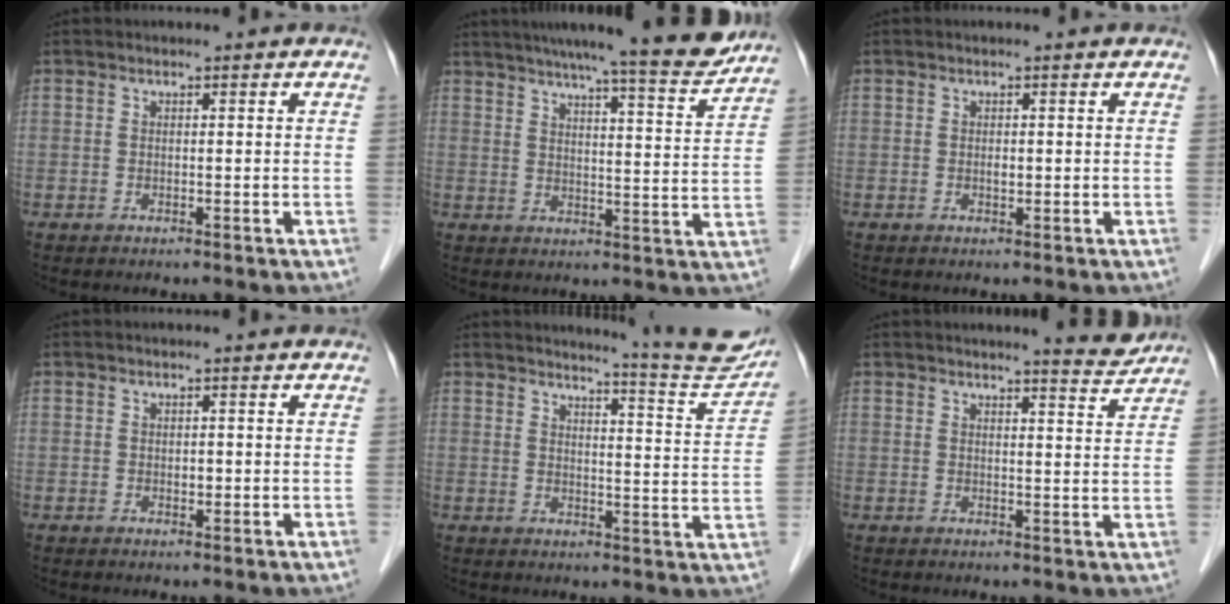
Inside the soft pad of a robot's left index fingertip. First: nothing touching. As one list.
[{"total": 15.7, "force": [14.1, 0.5, 7.1], "torque": [-0.099, -0.018, 0.180]}, {"total": 0.6, "force": [0.1, 0.3, 0.5], "torque": [-0.009, 0.000, 0.000]}, {"total": 0.6, "force": [0.0, 0.4, 0.4], "torque": [-0.006, 0.001, 0.000]}, {"total": 10.5, "force": [10.3, -0.8, 2.0], "torque": [-0.032, -0.054, 0.120]}, {"total": 4.3, "force": [4.2, -0.1, 1.0], "torque": [-0.023, -0.023, 0.046]}]